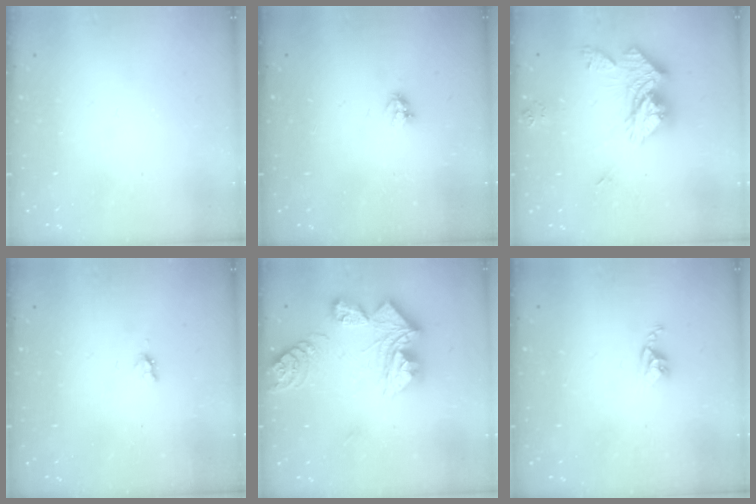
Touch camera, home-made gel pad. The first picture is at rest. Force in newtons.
{"total": 3.4, "press": 3.4, "slide": 0.4}
{"total": 16.0, "press": 15.9, "slide": 1.7}
{"total": 2.4, "press": 2.4, "slide": 0.4}
{"total": 19.1, "press": 19.0, "slide": 2.0}
{"total": 3.8, "press": 3.8, "slide": 0.1}